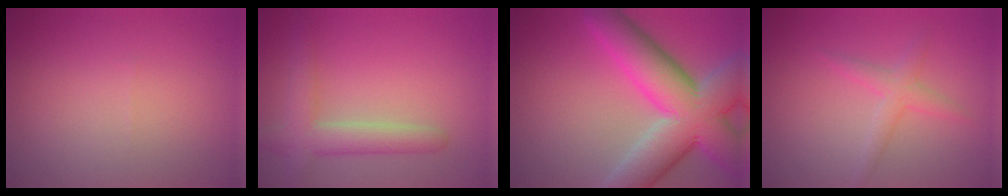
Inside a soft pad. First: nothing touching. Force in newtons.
{"total": 4.3, "press": 4.3, "slide": 0.3}
{"total": 12.3, "press": 12.2, "slide": 0.9}
{"total": 2.0, "press": 2.0, "slide": 0.2}